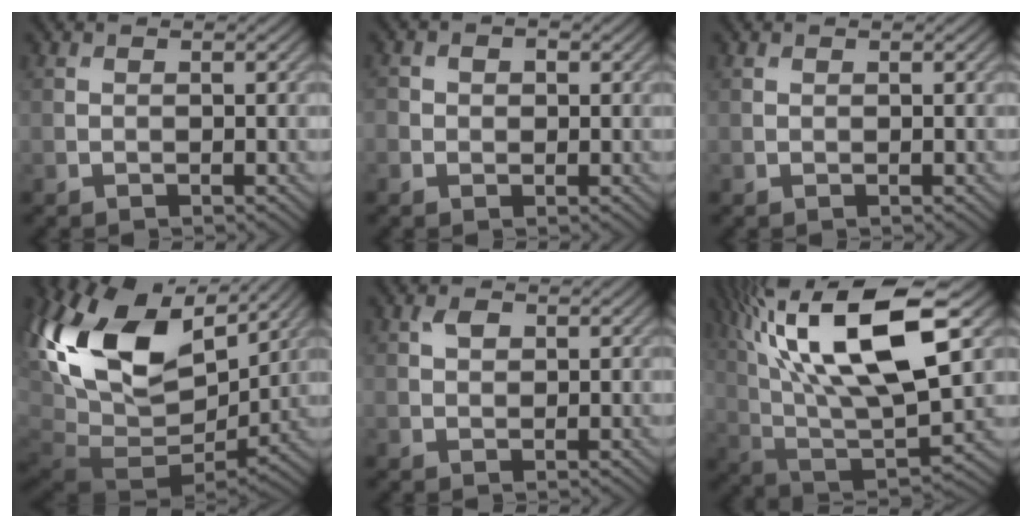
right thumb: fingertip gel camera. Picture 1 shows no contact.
{"total": 2.1, "force": [0.2, 1.8, 1.0], "torque": [-0.025, 0.003, 0.000]}
{"total": 0.0}
{"total": 20.1, "force": [6.6, 12.2, 14.5], "torque": [-0.298, 0.012, 0.139]}
{"total": 1.8, "force": [0.9, 1.1, 1.1], "torque": [-0.022, 0.005, 0.014]}
{"total": 19.6, "force": [8.2, 7.5, 16.2], "torque": [-0.333, 0.027, 0.147]}